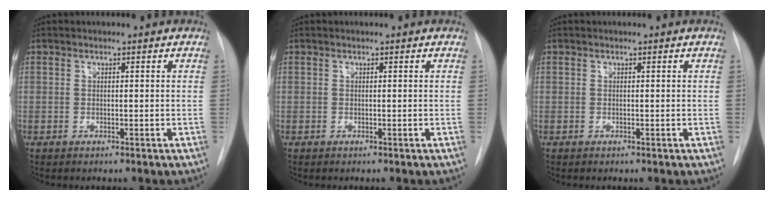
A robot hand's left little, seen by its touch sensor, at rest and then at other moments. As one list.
[{"total": 0.0}, {"total": 0.0}]